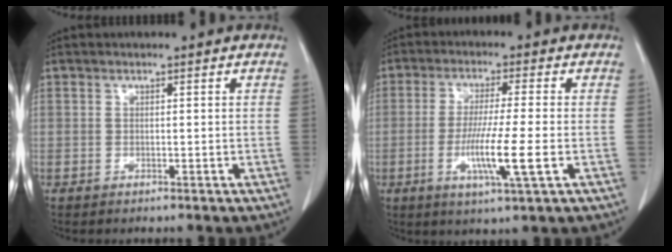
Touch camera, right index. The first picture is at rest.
{"total": 9.3, "force": [-2.4, -0.1, 8.9], "torque": [-0.168, -0.019, -0.046]}